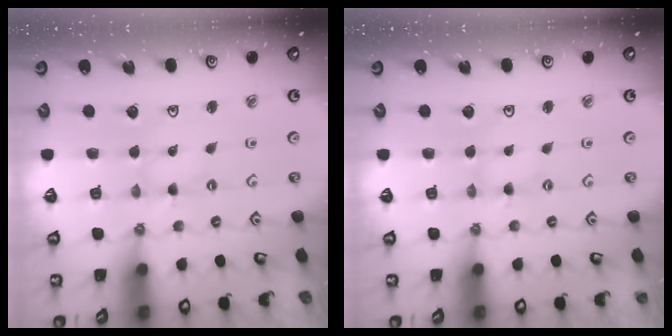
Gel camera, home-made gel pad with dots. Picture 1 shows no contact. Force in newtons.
{"total": 0.6, "press": 0.6, "slide": 0.2}